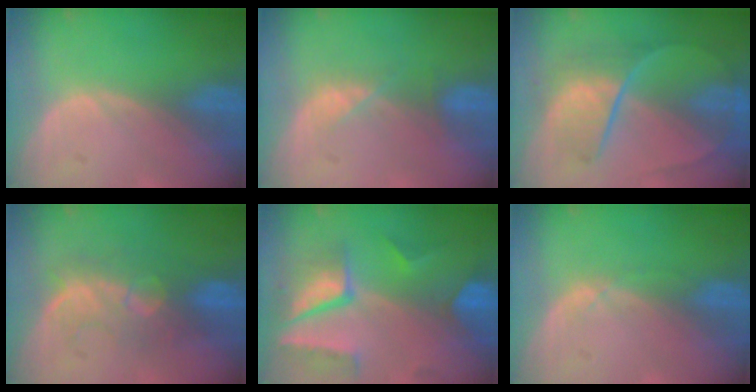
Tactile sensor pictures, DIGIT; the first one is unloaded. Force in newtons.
{"total": 2.6, "press": 2.5, "slide": 0.8}
{"total": 8.5, "press": 7.4, "slide": 4.1}
{"total": 8.4, "press": 8.0, "slide": 2.5}
{"total": 9.9, "press": 8.5, "slide": 5.1}
{"total": 1.1, "press": 1.1, "slide": 0.2}